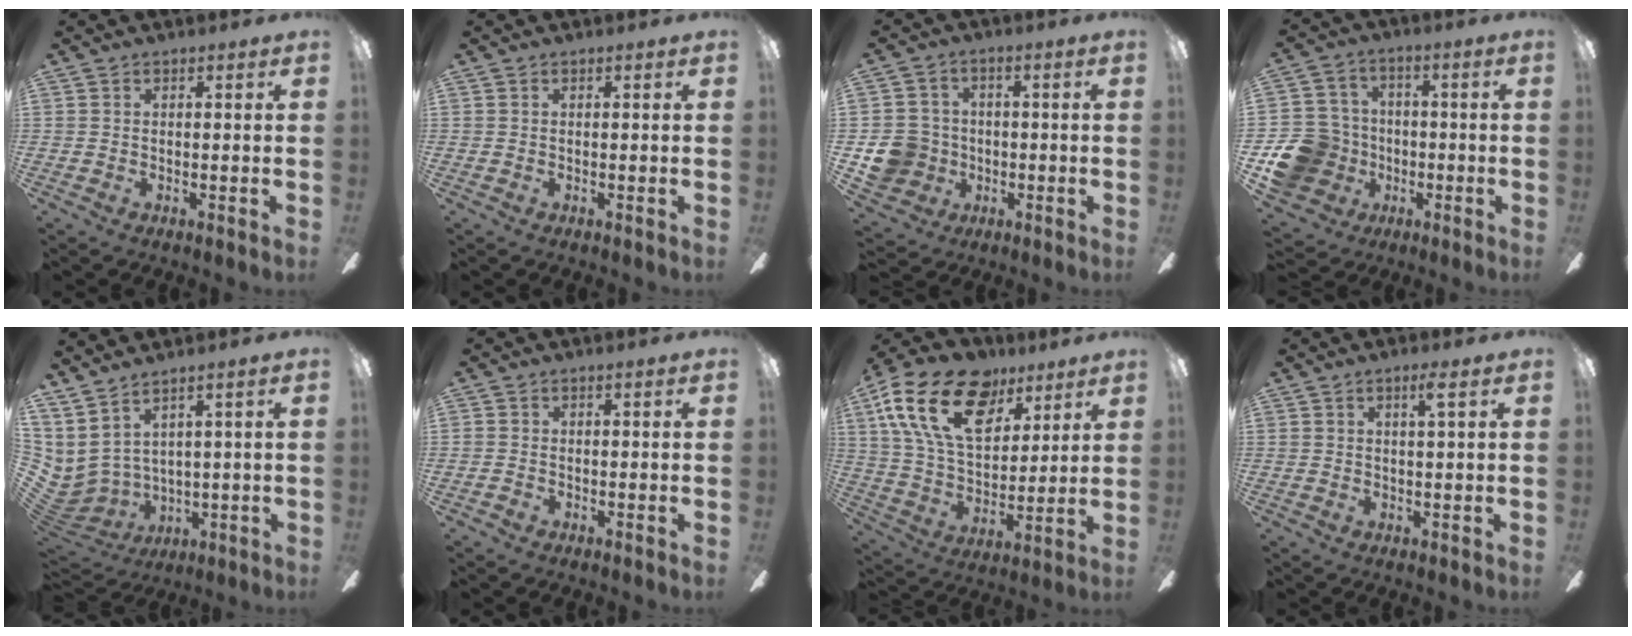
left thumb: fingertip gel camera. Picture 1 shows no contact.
{"total": 0.0}
{"total": 9.9, "force": [-2.1, 9.4, 2.4], "torque": [-0.067, 0.023, -0.032]}
{"total": 14.4, "force": [-4.6, 12.6, 5.1], "torque": [-0.116, 0.038, -0.074]}
{"total": 4.8, "force": [3.3, 3.0, 1.7], "torque": [-0.075, -0.045, 0.066]}
{"total": 0.9, "force": [-0.7, 0.5, 0.0], "torque": [0.001, 0.003, -0.015]}
{"total": 22.1, "force": [11.1, 13.3, 13.7], "torque": [-0.259, -0.039, 0.199]}
{"total": 2.5, "force": [1.3, 0.0, 2.1], "torque": [-0.044, 0.004, 0.019]}